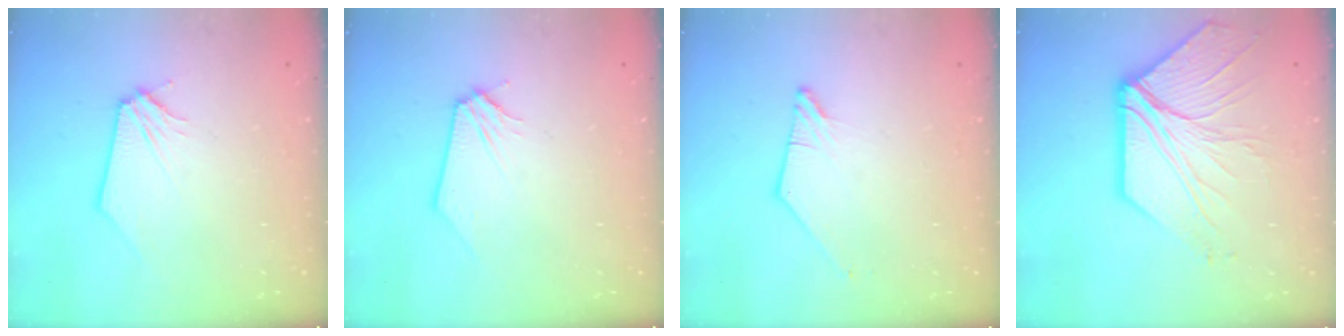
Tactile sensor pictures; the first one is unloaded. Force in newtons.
{"total": 0.0}
{"total": 1.3, "press": 1.2, "slide": 0.3}
{"total": 14.5, "press": 14.5, "slide": 0.7}